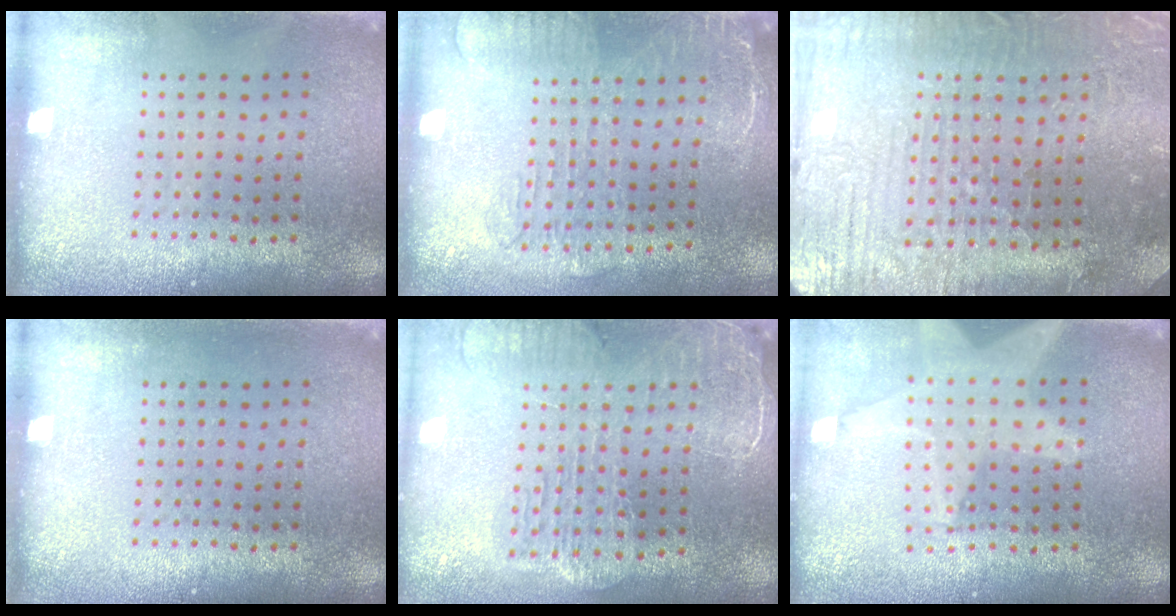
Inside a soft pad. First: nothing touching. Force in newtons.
{"total": 1.7, "press": 1.3, "slide": 1.0}
{"total": 2.3, "press": 2.2, "slide": 0.4}
{"total": 0.0}
{"total": 2.3, "press": 2.0, "slide": 1.1}
{"total": 1.8, "press": 1.6, "slide": 0.8}